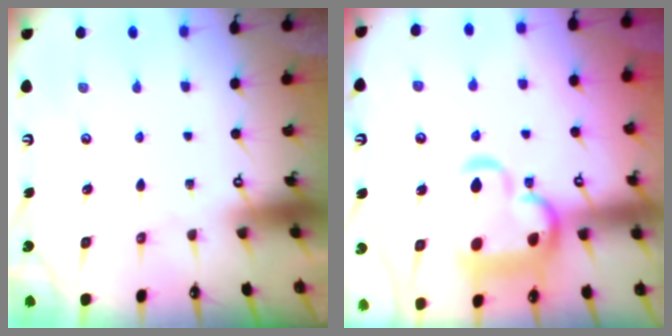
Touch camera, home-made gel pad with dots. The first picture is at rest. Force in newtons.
{"total": 9.9, "press": 9.7, "slide": 1.9}